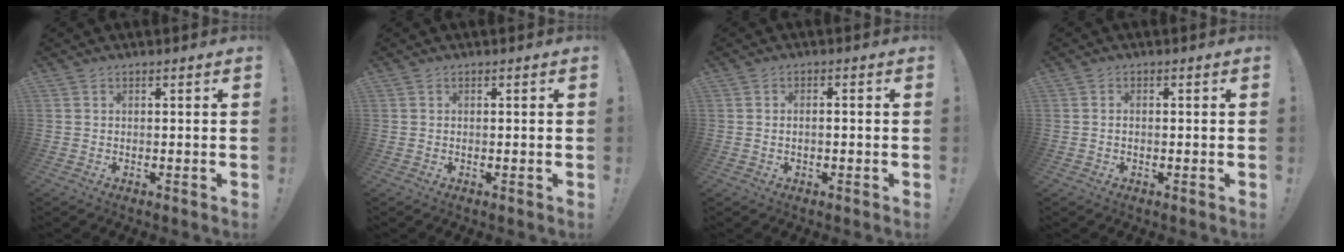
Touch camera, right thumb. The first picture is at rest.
{"total": 0.7, "force": [0.2, -0.3, 0.6], "torque": [-0.005, -0.004, 0.002]}
{"total": 1.5, "force": [-0.6, 0.5, 1.3], "torque": [-0.023, 0.006, -0.011]}
{"total": 0.9, "force": [-0.1, 0.5, 0.7], "torque": [-0.016, 0.003, -0.001]}